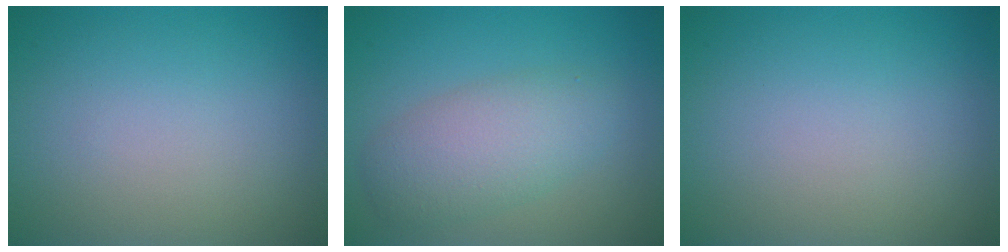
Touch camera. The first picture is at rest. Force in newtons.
{"total": 4.5, "press": 4.5, "slide": 0.2}
{"total": 0.0}